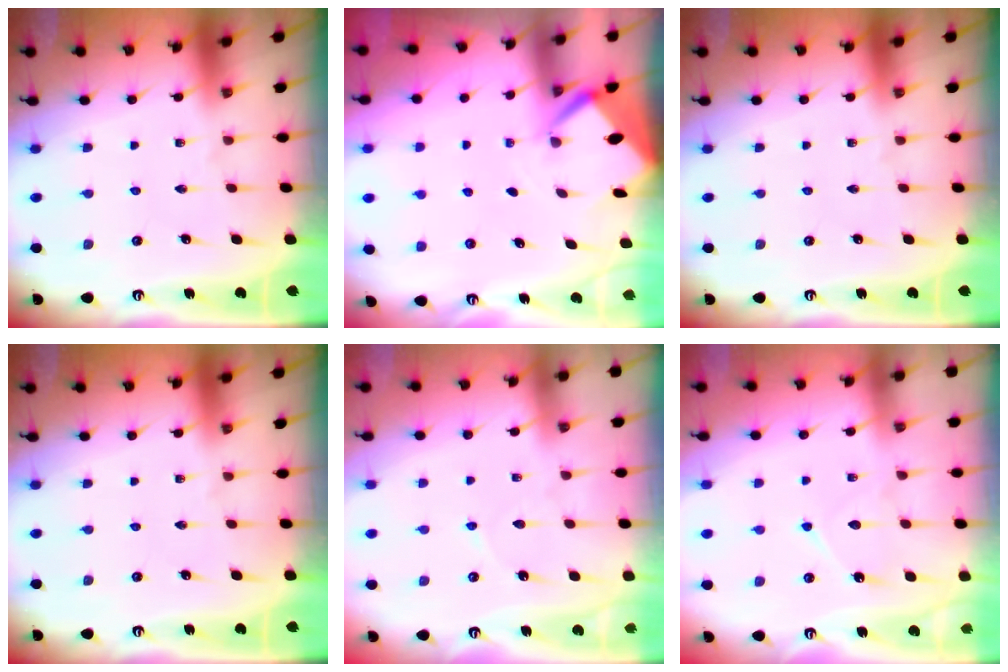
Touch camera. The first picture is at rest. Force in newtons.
{"total": 2.7, "press": 2.7, "slide": 0.2}
{"total": 0.0}
{"total": 0.0}
{"total": 3.4, "press": 3.3, "slide": 0.5}
{"total": 7.6, "press": 7.5, "slide": 0.8}